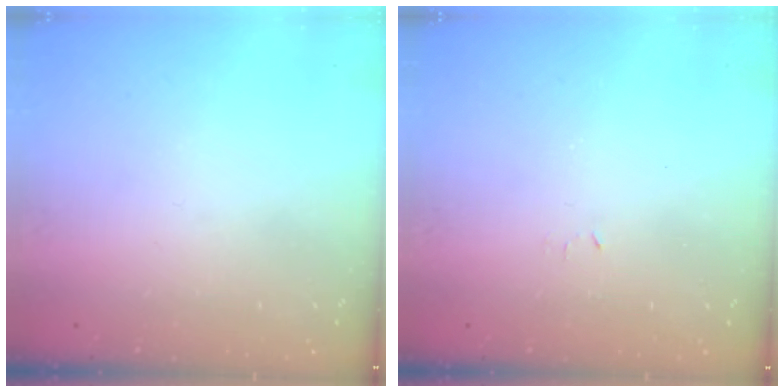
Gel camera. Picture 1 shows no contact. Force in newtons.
{"total": 2.4, "press": 2.4, "slide": 0.4}